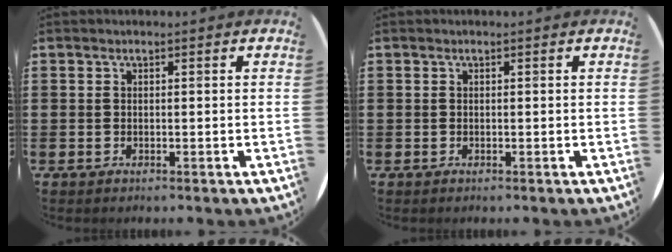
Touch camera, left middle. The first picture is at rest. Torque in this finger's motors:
{"motor_torque": [0.36, -0.60, 0.03, 0.02]}